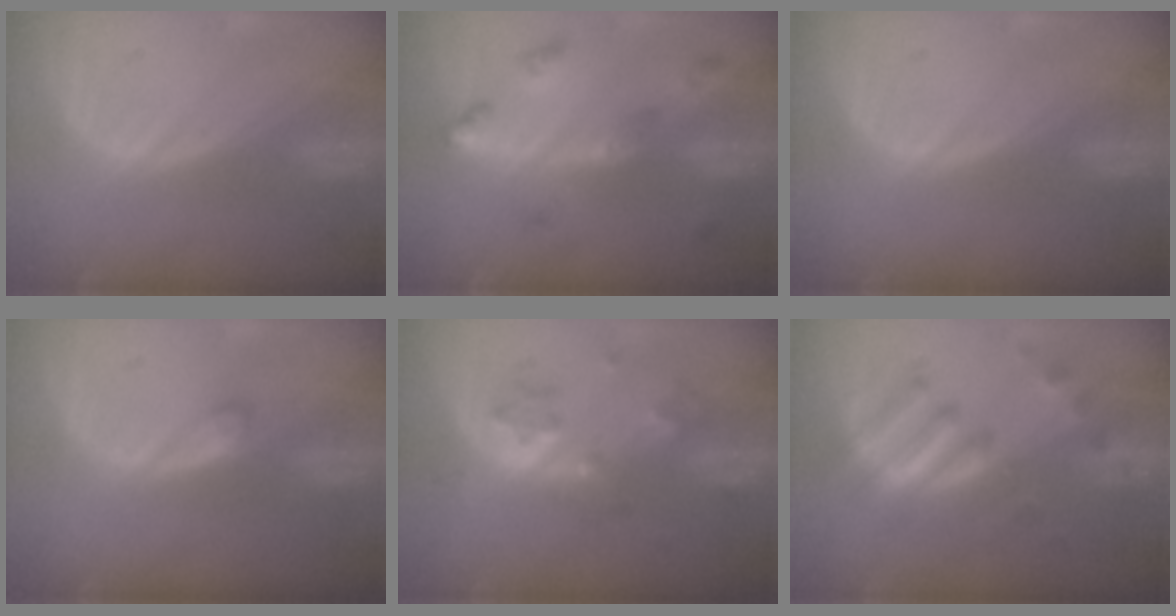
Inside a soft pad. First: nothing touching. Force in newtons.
{"total": 6.4, "press": 5.7, "slide": 2.8}
{"total": 0.0}
{"total": 1.3, "press": 1.2, "slide": 0.3}
{"total": 6.5, "press": 5.6, "slide": 3.1}
{"total": 7.7, "press": 7.7, "slide": 1.0}